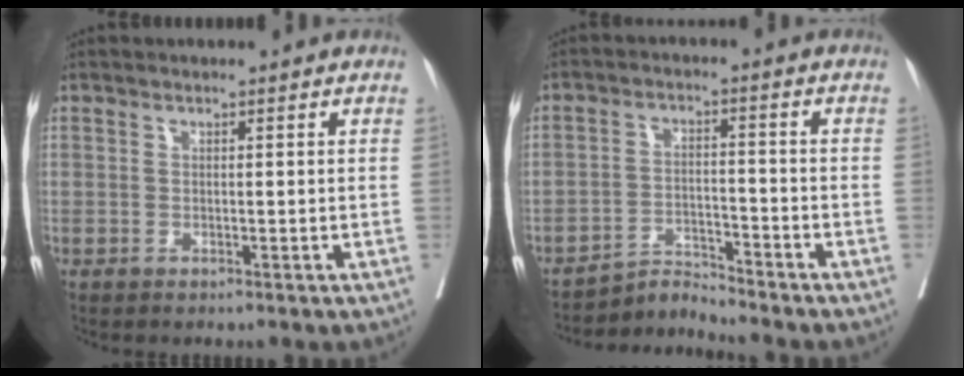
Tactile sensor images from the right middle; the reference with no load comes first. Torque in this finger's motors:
{"motor_torque": [-0.05, 0.09, -0.09, -0.01]}